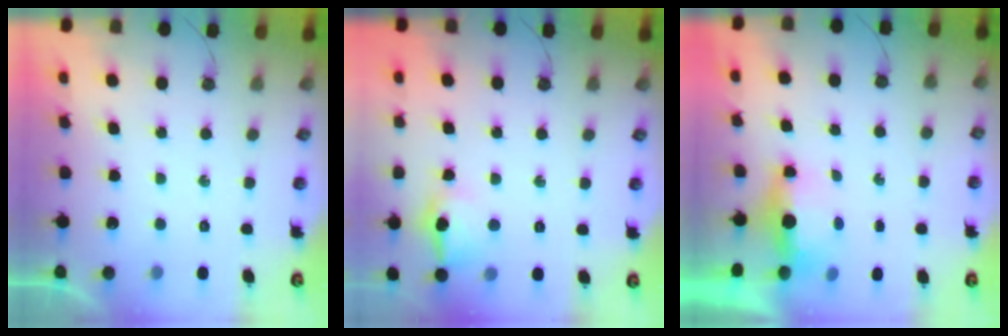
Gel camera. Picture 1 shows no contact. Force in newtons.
{"total": 12.1, "press": 12.0, "slide": 1.0}
{"total": 5.0, "press": 4.8, "slide": 1.2}